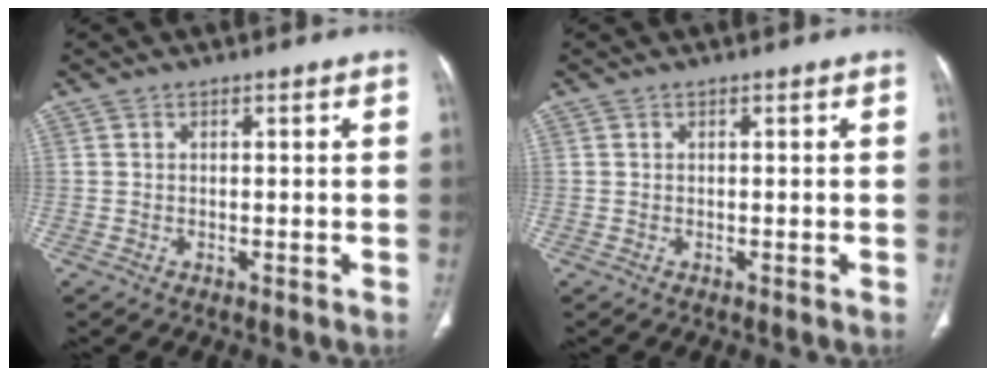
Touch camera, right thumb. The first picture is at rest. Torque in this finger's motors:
{"motor_torque": [0.08, 0.08, -0.01, -0.02, 0.00]}